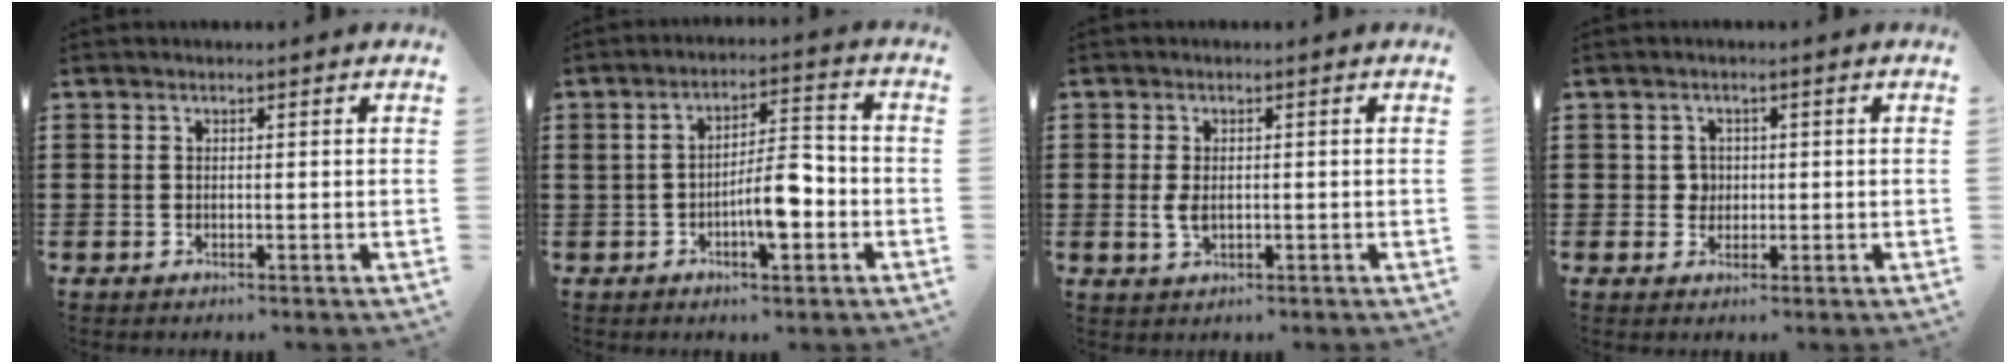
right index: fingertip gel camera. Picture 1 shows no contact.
{"total": 7.6, "force": [-2.4, 2.9, 6.6], "torque": [-0.109, 0.007, -0.046]}
{"total": 2.5, "force": [-0.2, 1.4, 2.1], "torque": [-0.049, -0.001, -0.006]}
{"total": 2.1, "force": [0.1, 1.9, 0.8], "torque": [-0.023, 0.008, 0.000]}